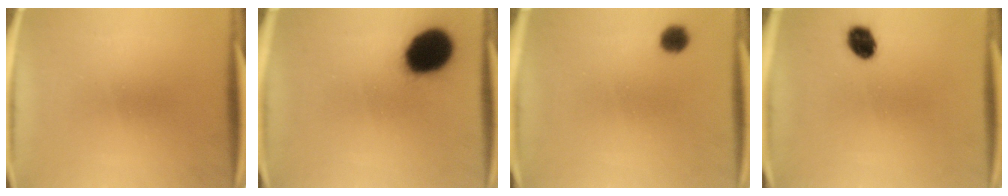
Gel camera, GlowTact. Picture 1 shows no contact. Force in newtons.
{"total": 17.5}
{"total": 3.4}
{"total": 5.6}